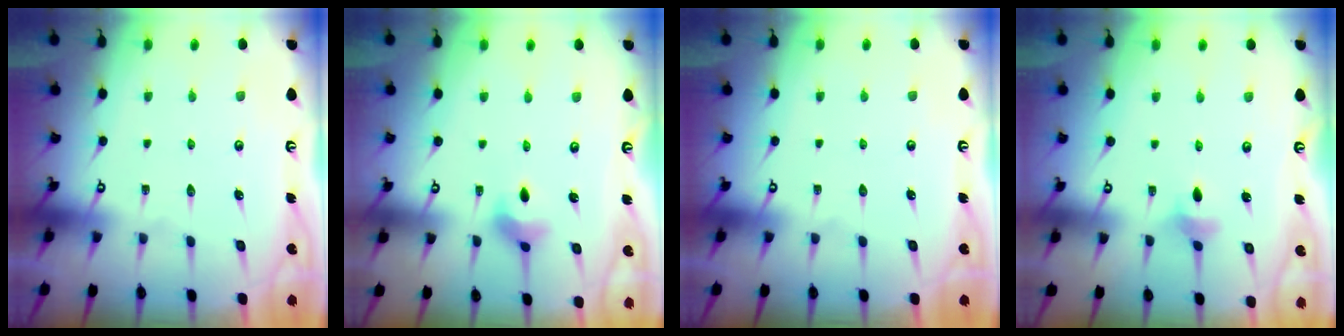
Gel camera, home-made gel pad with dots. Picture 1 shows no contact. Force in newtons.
{"total": 4.6, "press": 4.6, "slide": 0.7}
{"total": 0.0}
{"total": 3.9, "press": 3.8, "slide": 0.7}